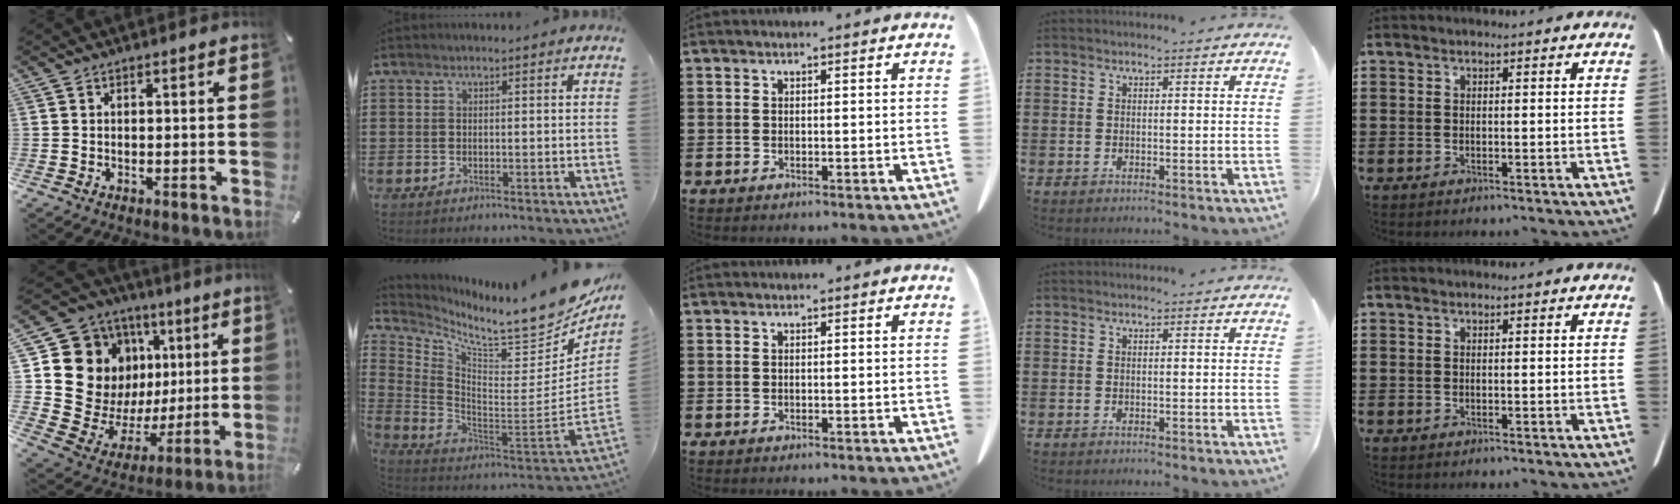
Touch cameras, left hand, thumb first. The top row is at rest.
{"thumb": {"total": 17.1, "force": [6.3, 14.9, 5.6], "torque": [-0.097, -0.060, 0.152]}, "index": {"total": 10.9, "force": [9.3, 1.0, 5.5], "torque": [-0.099, -0.094, 0.150]}}